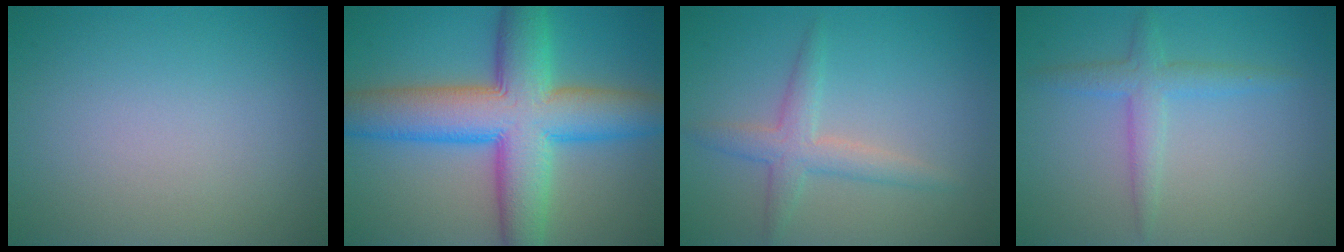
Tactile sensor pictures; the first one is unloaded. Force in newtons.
{"total": 11.6, "press": 11.6, "slide": 0.3}
{"total": 2.8, "press": 2.8, "slide": 0.0}
{"total": 2.5, "press": 2.5, "slide": 0.1}